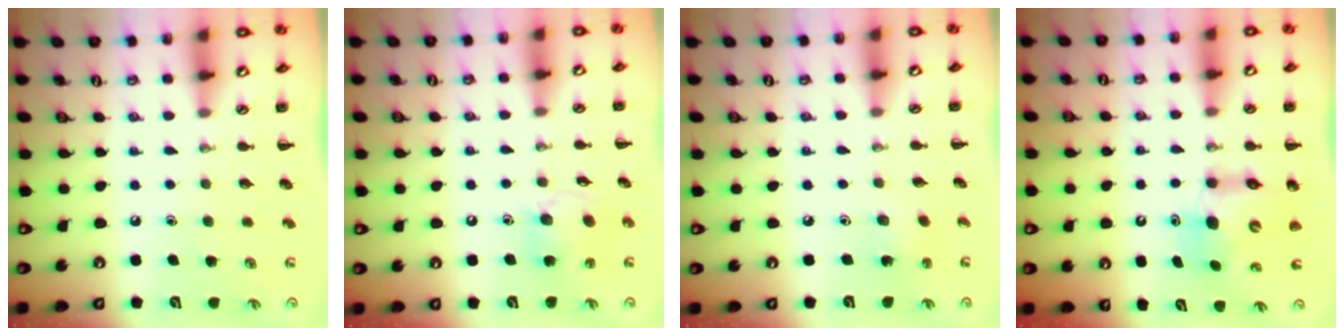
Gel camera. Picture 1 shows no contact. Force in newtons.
{"total": 10.8, "press": 10.6, "slide": 2.4}
{"total": 1.6, "press": 1.4, "slide": 0.7}
{"total": 7.6, "press": 7.5, "slide": 1.4}